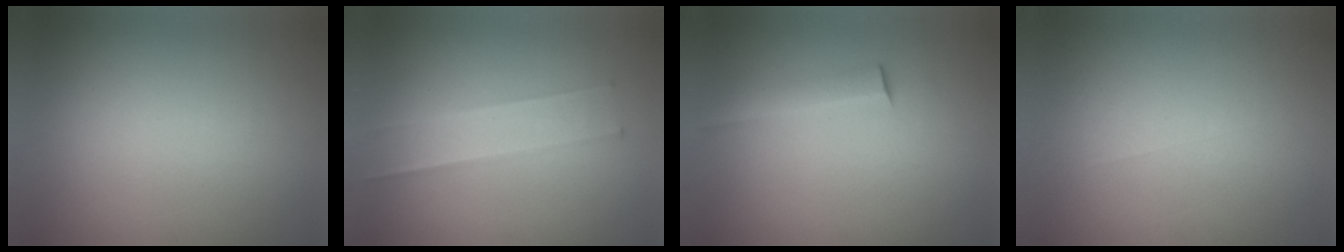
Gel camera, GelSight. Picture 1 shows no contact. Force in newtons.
{"total": 2.4}
{"total": 2.5}
{"total": 1.2}